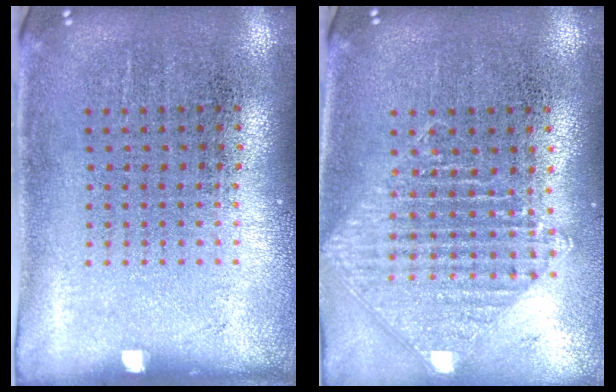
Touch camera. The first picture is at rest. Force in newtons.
{"total": 1.0, "press": 1.0, "slide": 0.2}